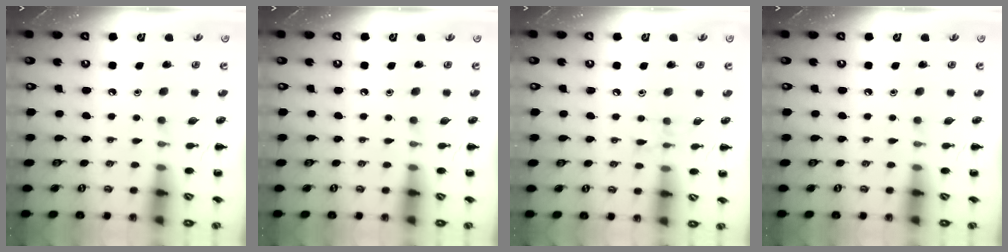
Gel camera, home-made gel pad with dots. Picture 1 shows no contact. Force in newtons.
{"total": 0.0}
{"total": 4.4, "press": 4.3, "slide": 1.2}
{"total": 0.0}